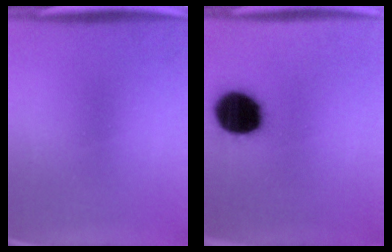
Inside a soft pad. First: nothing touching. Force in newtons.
{"total": 18.8}